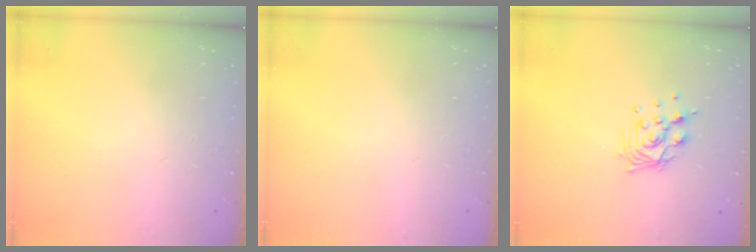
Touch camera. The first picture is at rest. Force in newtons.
{"total": 0.0}
{"total": 9.9, "press": 9.8, "slide": 1.5}